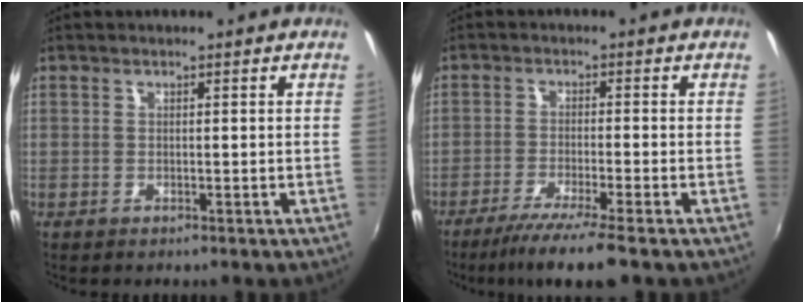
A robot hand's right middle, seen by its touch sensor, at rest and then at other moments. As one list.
[{"total": 7.9, "force": [-6.0, -0.5, 5.1], "torque": [-0.109, -0.020, -0.101]}]